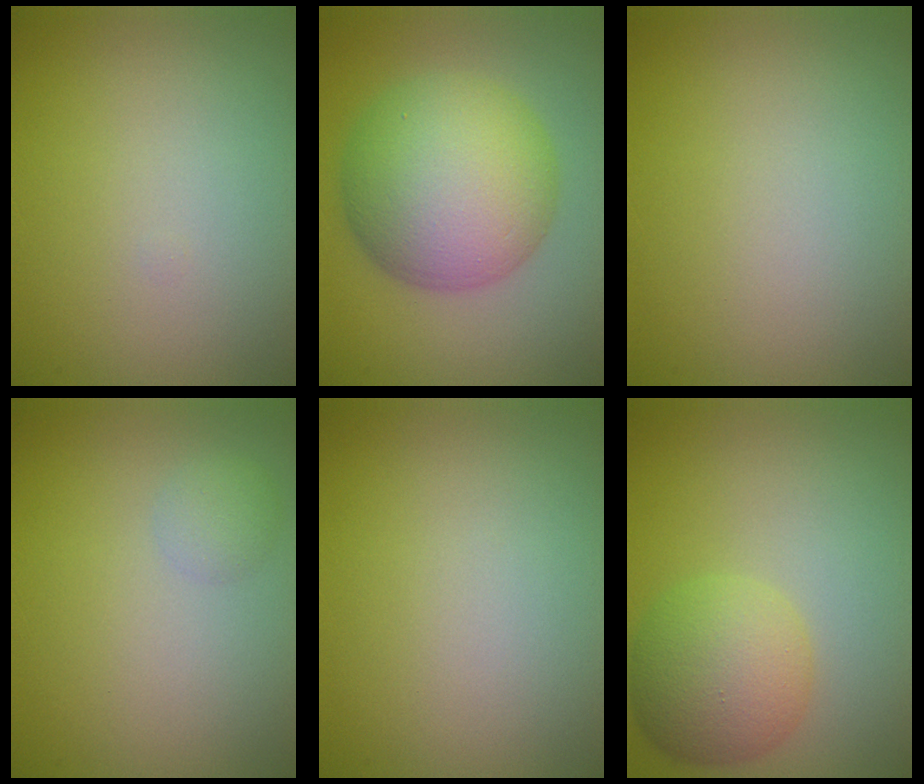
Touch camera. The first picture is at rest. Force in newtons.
{"total": 10.2, "press": 10.2, "slide": 0.2}
{"total": 0.0}
{"total": 1.4, "press": 1.4, "slide": 0.0}
{"total": 0.0}
{"total": 5.2, "press": 5.2, "slide": 0.2}